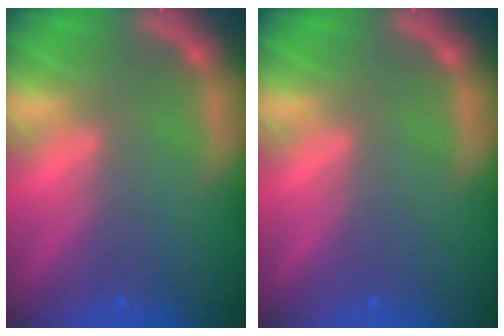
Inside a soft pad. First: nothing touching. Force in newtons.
{"total": 0.0}